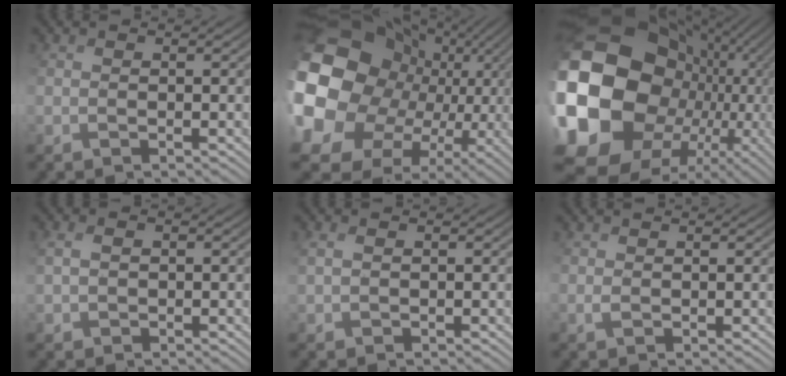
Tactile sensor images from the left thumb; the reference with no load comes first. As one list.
[{"total": 22.3, "force": [-1.5, 18.8, 12.0], "torque": [-0.281, -0.036, -0.036]}, {"total": 22.9, "force": [-3.8, 18.8, 12.5], "torque": [-0.273, -0.035, -0.055]}, {"total": 0.0}, {"total": 0.7, "force": [0.3, -0.4, -0.5], "torque": [0.017, 0.001, 0.010]}, {"total": 0.6, "force": [0.5, -0.1, 0.2], "torque": [-0.005, 0.004, 0.012]}]